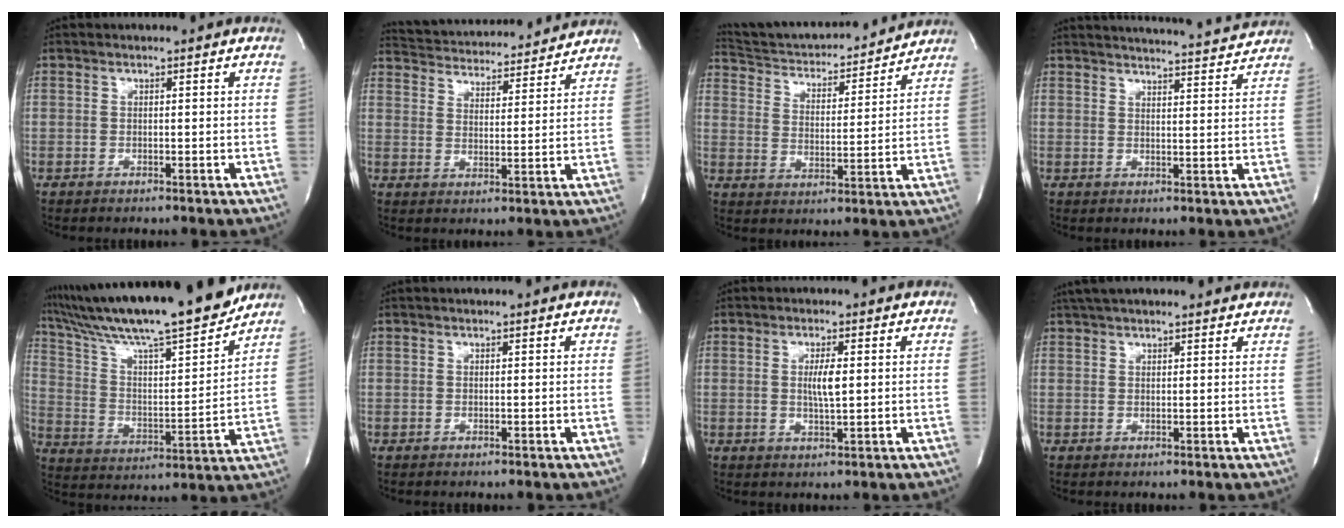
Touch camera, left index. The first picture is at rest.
{"total": 16.2, "force": [15.4, 2.8, 3.9], "torque": [-0.069, 0.017, 0.220]}
{"total": 16.8, "force": [15.9, 2.9, 4.7], "torque": [-0.071, 0.000, 0.240]}
{"total": 13.5, "force": [13.1, 0.1, 2.8], "torque": [-0.040, -0.020, 0.161]}
{"total": 22.1, "force": [18.9, 0.7, 11.3], "torque": [-0.203, -0.015, 0.308]}
{"total": 0.7, "force": [-0.7, -0.1, 0.0], "torque": [0.001, -0.002, -0.007]}
{"total": 3.4, "force": [0.3, 0.4, 3.3], "torque": [-0.065, -0.005, 0.005]}
{"total": 10.1, "force": [8.8, 2.0, 4.5], "torque": [-0.069, 0.035, 0.121]}